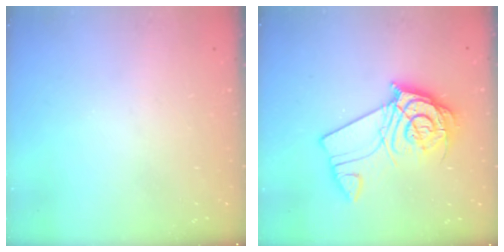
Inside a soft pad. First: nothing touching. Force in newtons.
{"total": 12.1, "press": 12.1, "slide": 1.4}